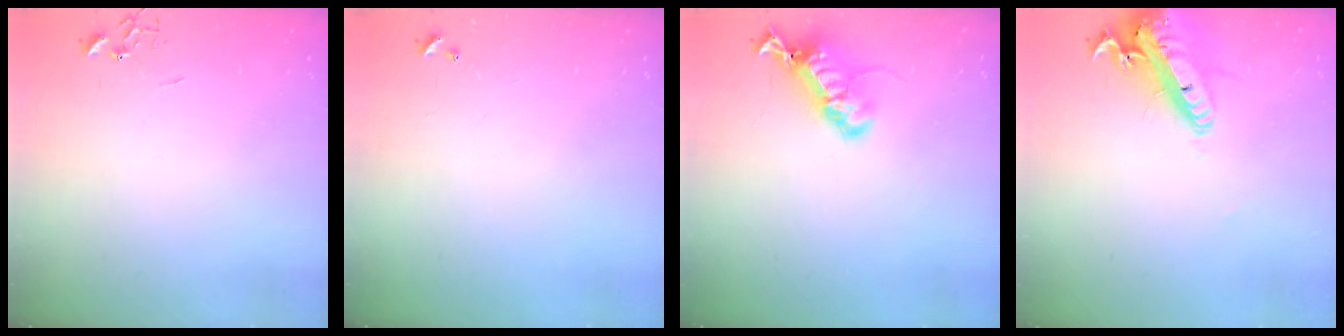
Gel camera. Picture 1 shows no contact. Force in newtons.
{"total": 0.0}
{"total": 18.4, "press": 18.4, "slide": 0.6}
{"total": 23.1, "press": 22.6, "slide": 5.0}